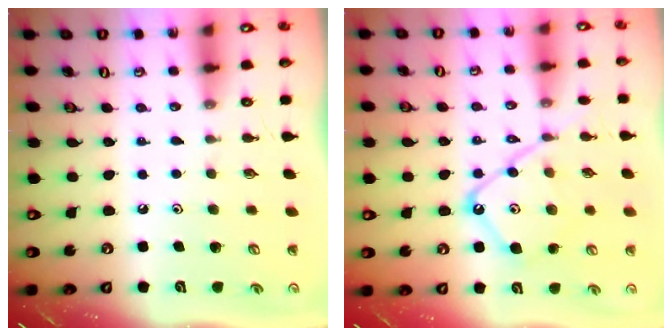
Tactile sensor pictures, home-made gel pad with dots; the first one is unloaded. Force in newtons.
{"total": 13.5, "press": 13.4, "slide": 1.1}